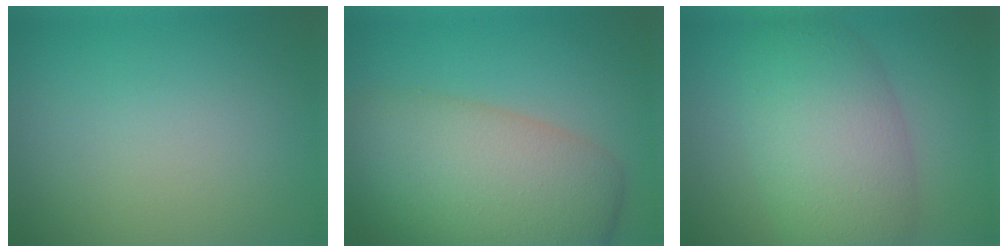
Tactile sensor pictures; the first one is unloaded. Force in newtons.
{"total": 10.8, "press": 10.8, "slide": 0.4}
{"total": 8.0, "press": 7.9, "slide": 0.6}